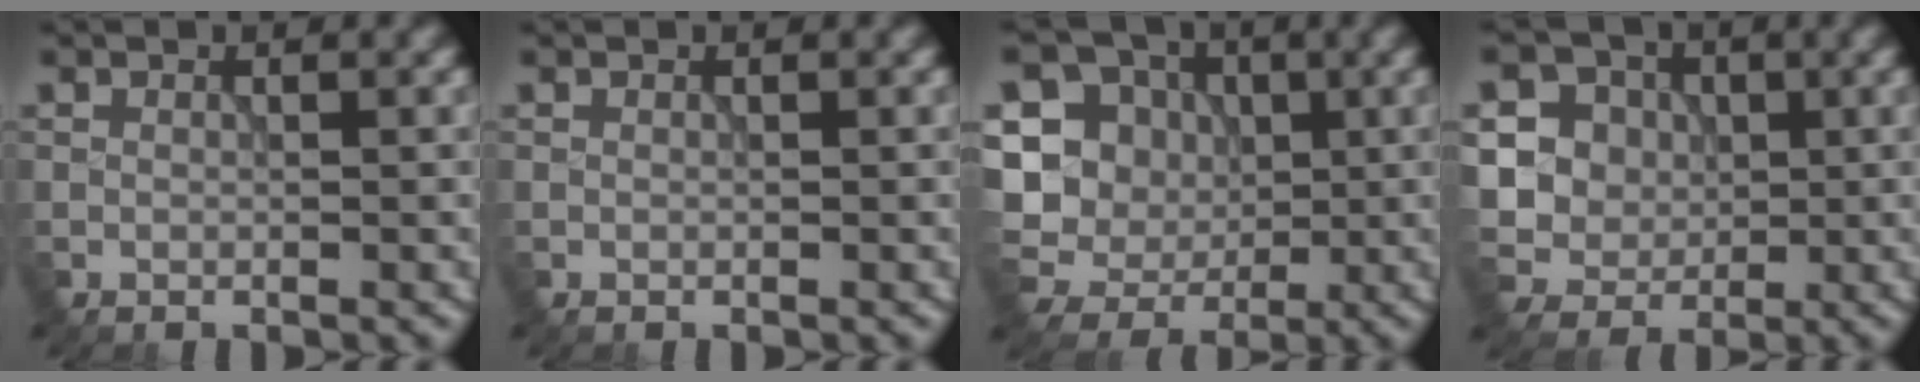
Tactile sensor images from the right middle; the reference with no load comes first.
{"total": 0.0}
{"total": 11.8, "force": [0.7, 11.1, 4.2], "torque": [-0.140, 0.021, -0.010]}
{"total": 8.1, "force": [1.6, 7.3, 3.3], "torque": [-0.079, 0.019, 0.017]}